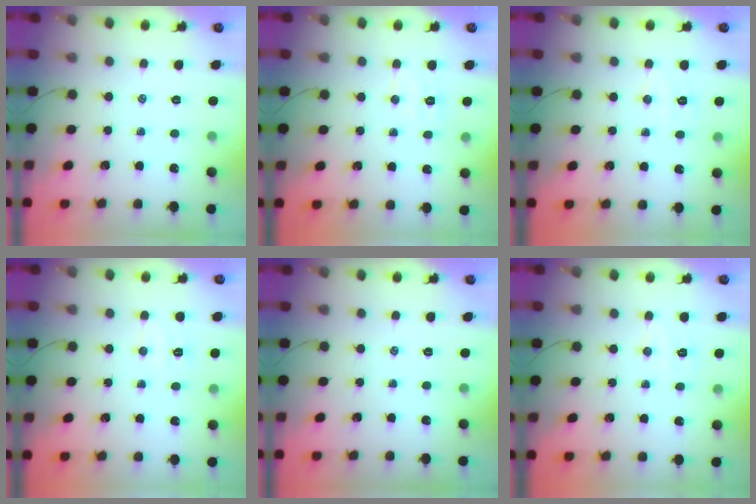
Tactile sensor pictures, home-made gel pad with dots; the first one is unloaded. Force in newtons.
{"total": 4.7, "press": 4.5, "slide": 1.1}
{"total": 3.9, "press": 3.8, "slide": 0.8}
{"total": 3.9, "press": 3.8, "slide": 1.0}
{"total": 0.0}
{"total": 3.9, "press": 3.8, "slide": 0.8}